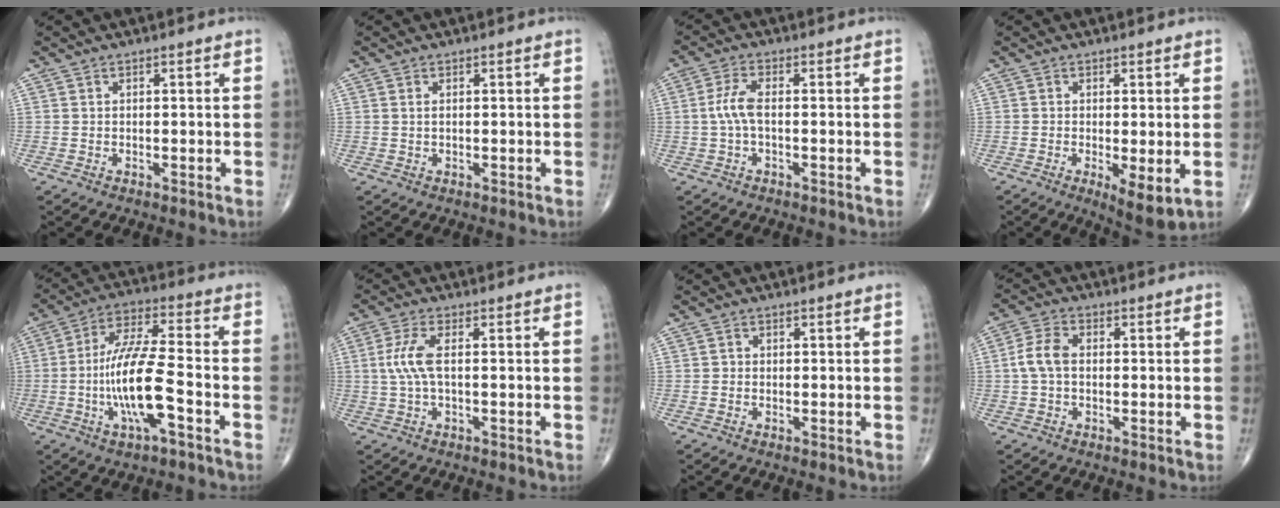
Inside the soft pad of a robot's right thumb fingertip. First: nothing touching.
{"total": 0.7, "force": [0.2, 0.2, 0.6], "torque": [-0.016, 0.002, 0.005]}
{"total": 4.3, "force": [-0.3, 1.6, 4.0], "torque": [-0.100, 0.009, -0.011]}
{"total": 5.8, "force": [-1.2, 1.8, 5.4], "torque": [-0.085, -0.020, -0.017]}
{"total": 14.1, "force": [-4.0, 3.3, 13.1], "torque": [-0.265, 0.028, -0.076]}
{"total": 5.2, "force": [0.3, 1.6, 4.9], "torque": [-0.132, 0.009, 0.002]}
{"total": 0.6, "force": [-0.1, 0.5, 0.1], "torque": [0.003, 0.003, -0.004]}
{"total": 5.3, "force": [-0.1, 3.3, 4.1], "torque": [-0.089, 0.017, -0.008]}